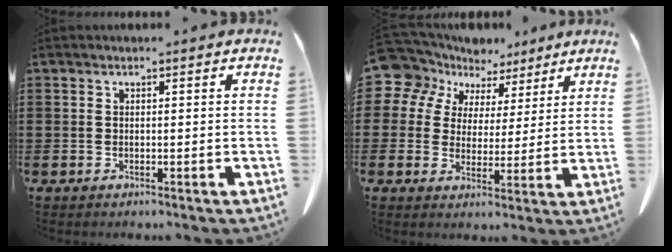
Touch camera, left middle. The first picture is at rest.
{"total": 7.9, "force": [5.7, 5.4, 1.3], "torque": [-0.077, -0.023, 0.109]}